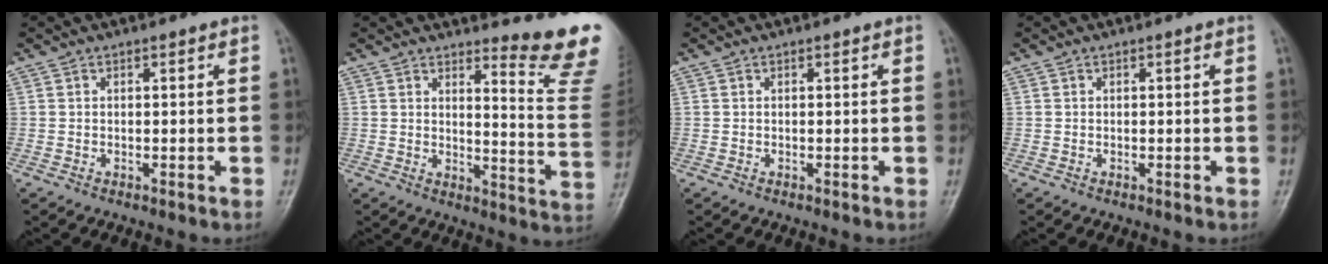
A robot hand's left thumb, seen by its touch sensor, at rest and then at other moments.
{"total": 12.7, "force": [11.7, 0.0, 4.8], "torque": [-0.043, -0.164, 0.127]}
{"total": 0.0}
{"total": 0.0}